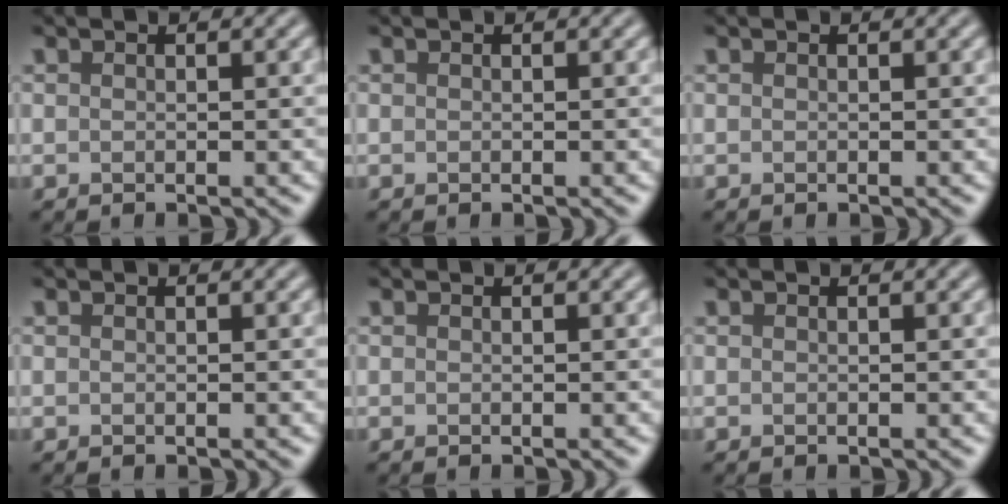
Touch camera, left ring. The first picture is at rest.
{"total": 0.0}
{"total": 0.0}
{"total": 0.0}
{"total": 0.0}
{"total": 0.0}